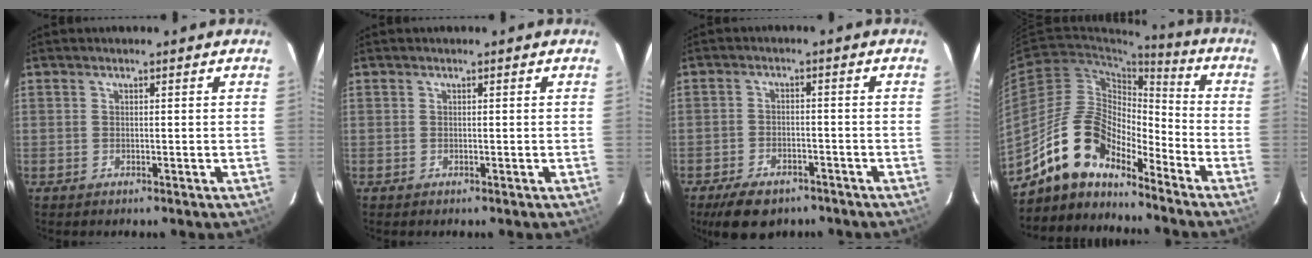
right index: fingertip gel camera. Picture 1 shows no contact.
{"total": 0.0}
{"total": 9.4, "force": [-6.9, 4.7, 4.4], "torque": [-0.106, -0.002, -0.104]}
{"total": 14.1, "force": [-11.6, 5.4, 5.7], "torque": [-0.110, 0.019, -0.219]}